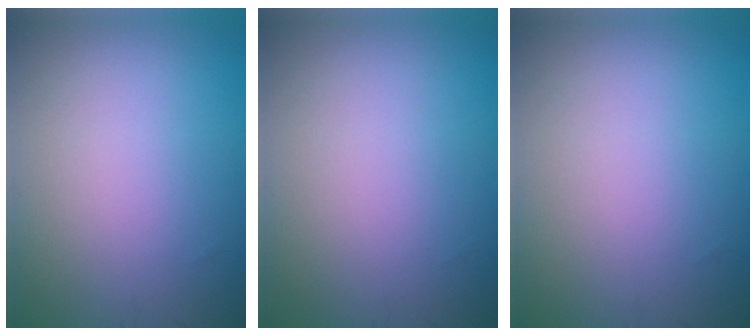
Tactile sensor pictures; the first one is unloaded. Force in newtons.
{"total": 0.0}
{"total": 0.0}